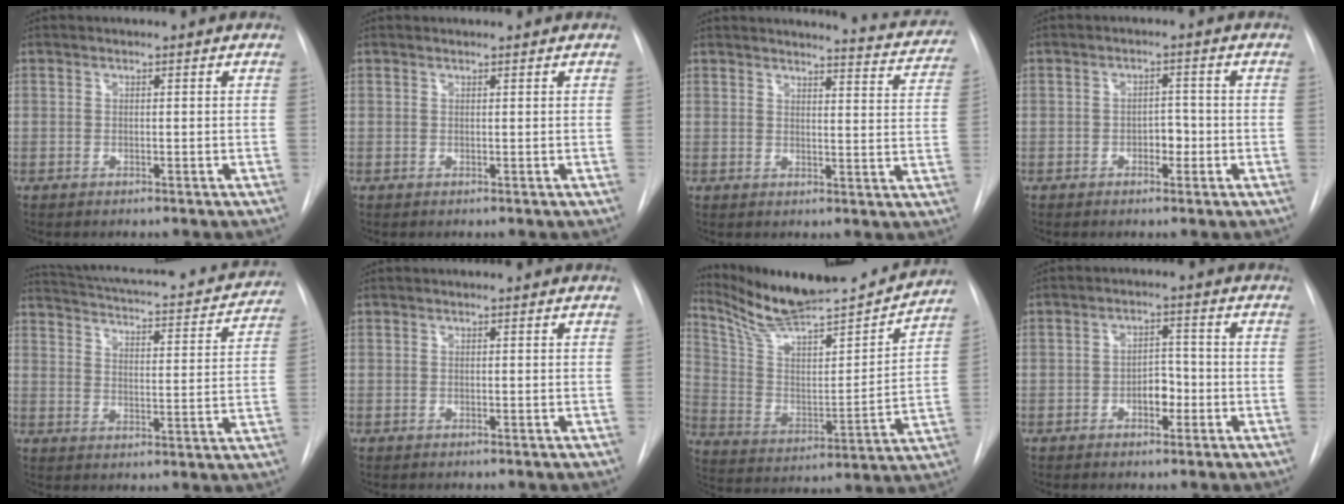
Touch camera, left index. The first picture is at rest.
{"total": 0.5, "force": [0.5, 0.0, -0.1], "torque": [-0.001, 0.006, 0.011]}
{"total": 11.8, "force": [11.6, 1.2, 2.2], "torque": [-0.013, -0.055, 0.111]}
{"total": 2.4, "force": [-0.9, 1.5, 1.8], "torque": [-0.019, 0.007, -0.012]}
{"total": 22.2, "force": [20.4, 4.1, 8.0], "torque": [-0.128, -0.024, 0.256]}
{"total": 0.0}
{"total": 21.7, "force": [20.2, 1.8, 7.7], "torque": [-0.134, -0.030, 0.314]}
{"total": 3.6, "force": [-1.4, 2.0, 2.6], "torque": [-0.034, 0.008, -0.022]}